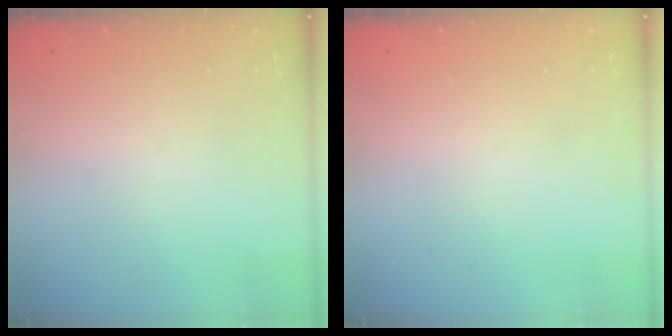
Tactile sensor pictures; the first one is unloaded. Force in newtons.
{"total": 0.0}